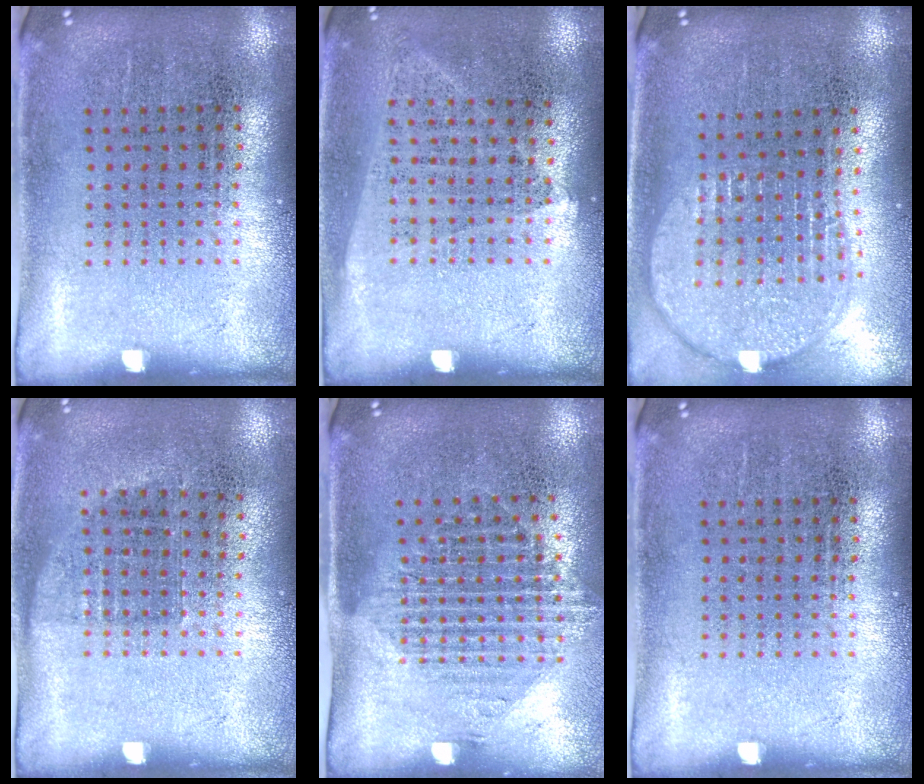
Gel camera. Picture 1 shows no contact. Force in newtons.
{"total": 1.0, "press": 0.9, "slide": 0.6}
{"total": 2.0, "press": 1.7, "slide": 1.1}
{"total": 0.7, "press": 0.7, "slide": 0.3}
{"total": 1.5, "press": 1.2, "slide": 0.9}
{"total": 0.0}